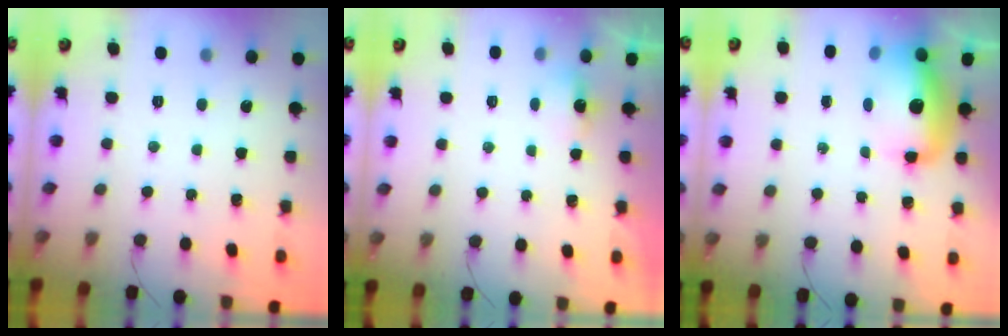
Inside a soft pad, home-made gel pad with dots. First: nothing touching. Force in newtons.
{"total": 1.8, "press": 1.6, "slide": 0.8}
{"total": 14.1, "press": 13.8, "slide": 3.3}